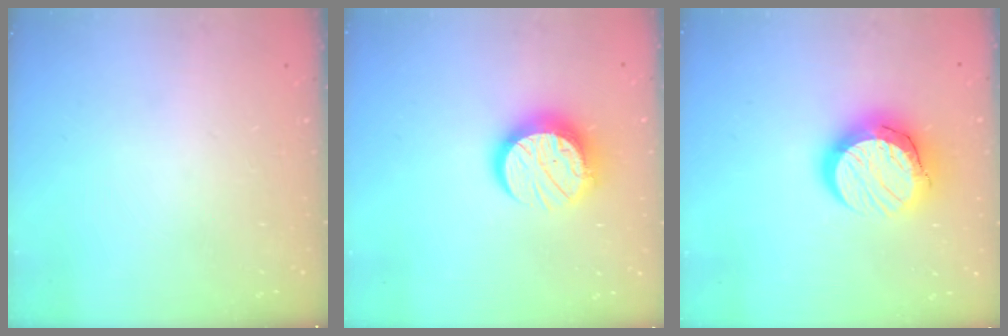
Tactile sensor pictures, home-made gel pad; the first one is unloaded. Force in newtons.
{"total": 12.8, "press": 12.8, "slide": 1.1}
{"total": 14.5, "press": 14.5, "slide": 0.9}